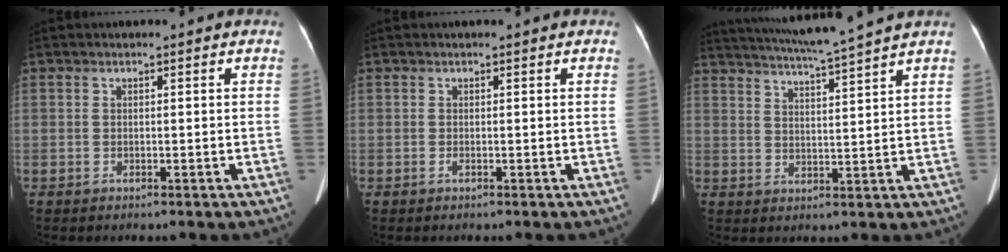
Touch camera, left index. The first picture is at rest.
{"total": 0.5, "force": [-0.5, -0.1, 0.2], "torque": [-0.008, -0.007, -0.005]}
{"total": 11.2, "force": [10.0, -1.9, 4.6], "torque": [-0.085, -0.002, 0.152]}